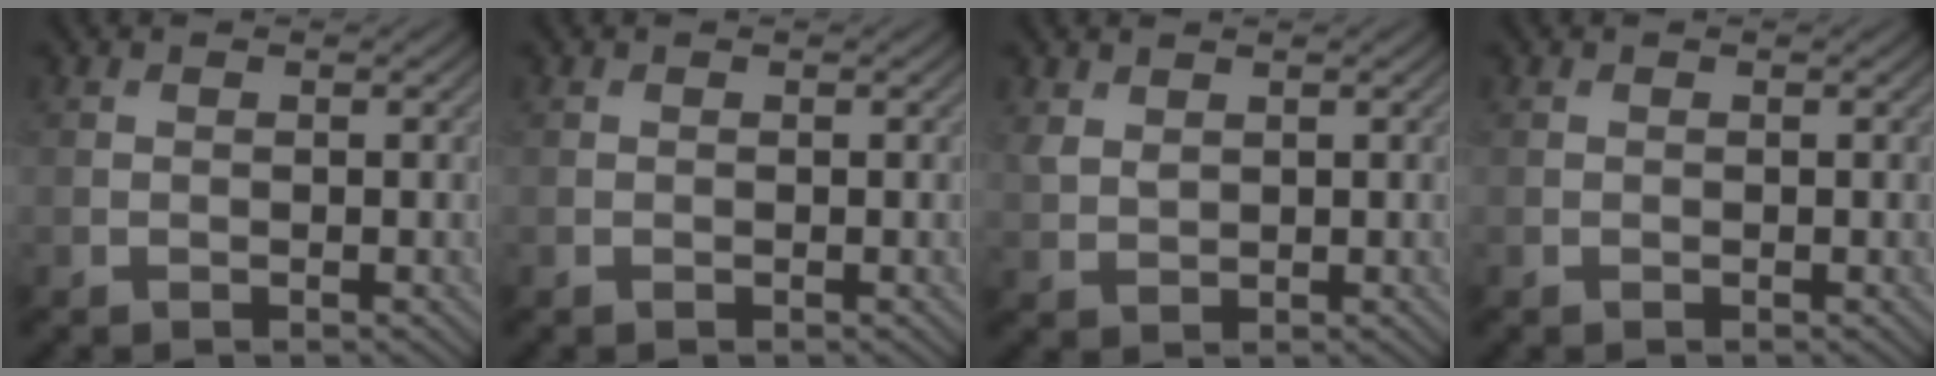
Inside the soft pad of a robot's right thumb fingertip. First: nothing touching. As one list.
[{"total": 0.0}, {"total": 2.0, "force": [1.3, 1.2, 1.1], "torque": [-0.031, -0.003, 0.030]}, {"total": 0.0}]